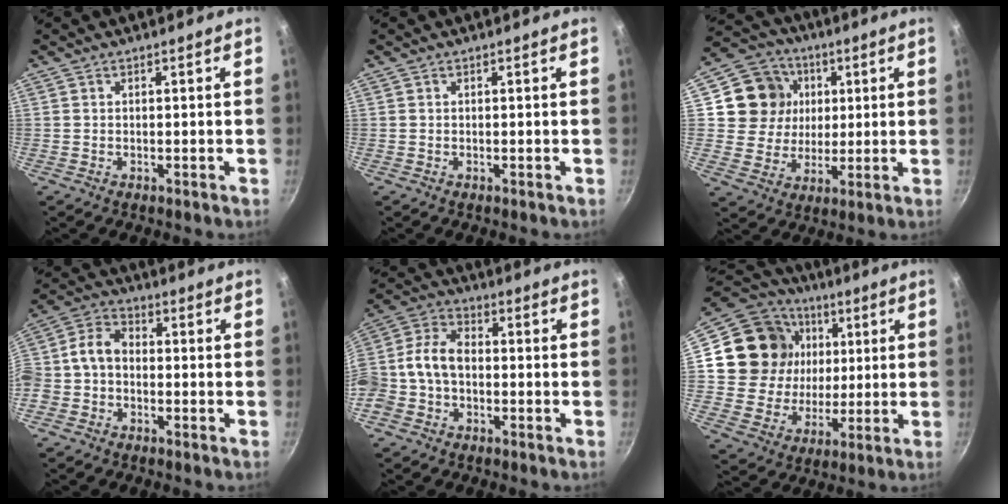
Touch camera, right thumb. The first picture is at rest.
{"total": 0.0}
{"total": 13.1, "force": [3.2, 11.8, 4.5], "torque": [-0.057, 0.000, 0.052]}
{"total": 8.1, "force": [-1.7, 6.1, 5.1], "torque": [-0.096, 0.037, -0.051]}
{"total": 11.1, "force": [-1.9, 7.8, 7.7], "torque": [-0.146, 0.044, -0.052]}
{"total": 20.1, "force": [4.2, 17.6, 8.6], "torque": [-0.143, 0.010, 0.076]}